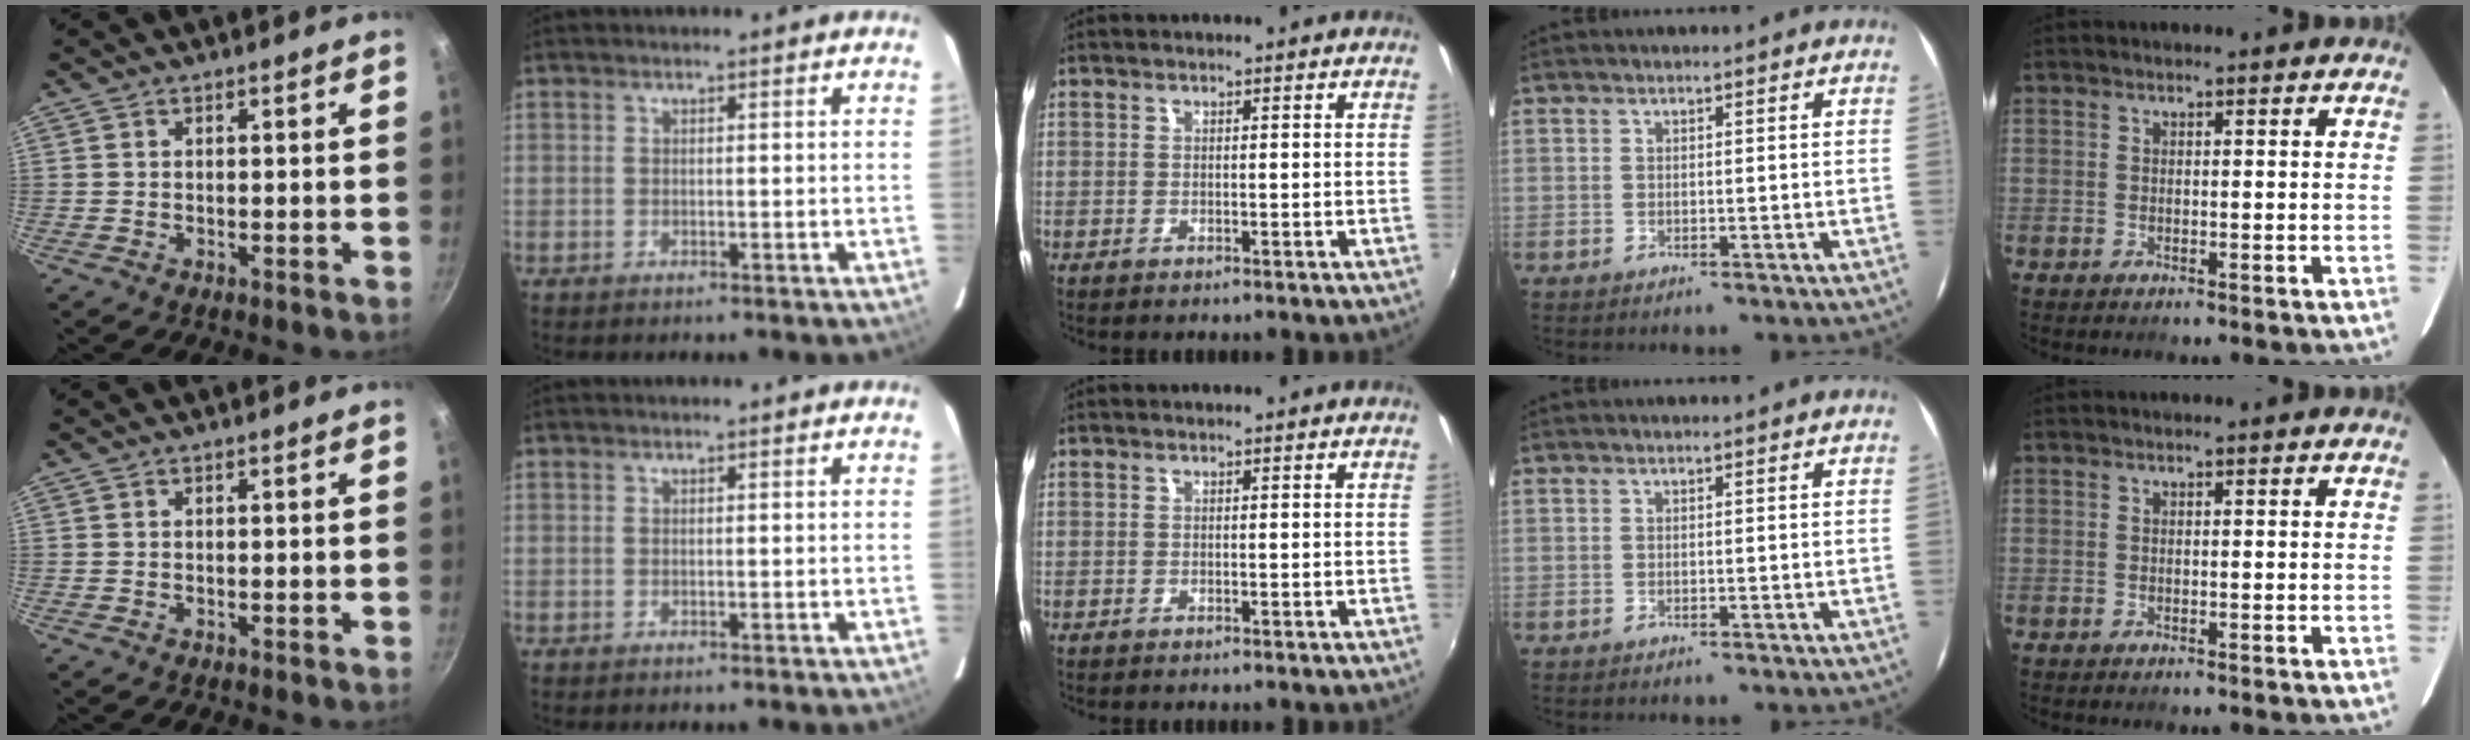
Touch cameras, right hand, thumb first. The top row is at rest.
{}